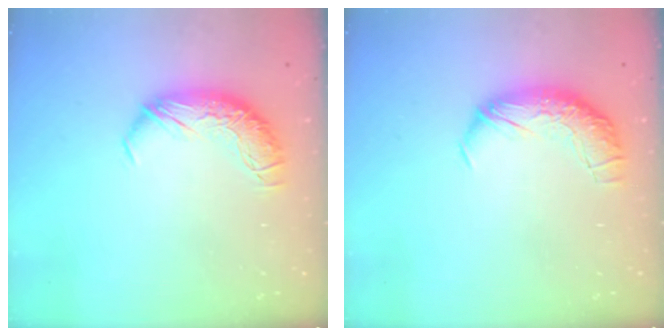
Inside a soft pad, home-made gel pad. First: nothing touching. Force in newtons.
{"total": 2.3, "press": 0.9, "slide": 2.1}